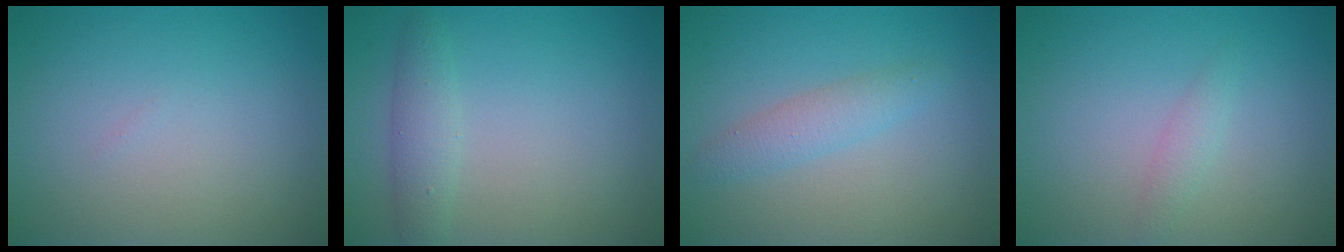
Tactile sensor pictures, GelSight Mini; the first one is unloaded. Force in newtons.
{"total": 2.1, "press": 2.1, "slide": 0.1}
{"total": 2.1, "press": 2.1, "slide": 0.0}
{"total": 1.2, "press": 1.2, "slide": 0.0}